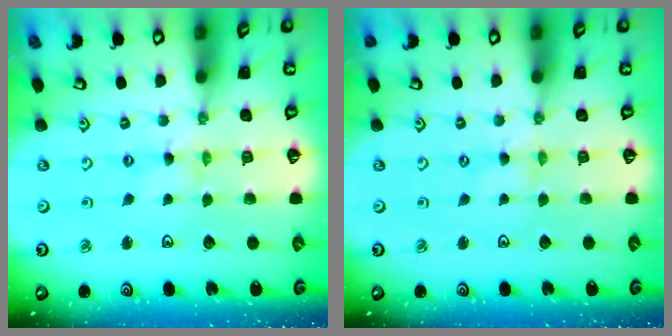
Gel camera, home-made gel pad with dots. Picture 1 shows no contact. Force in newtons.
{"total": 0.0}